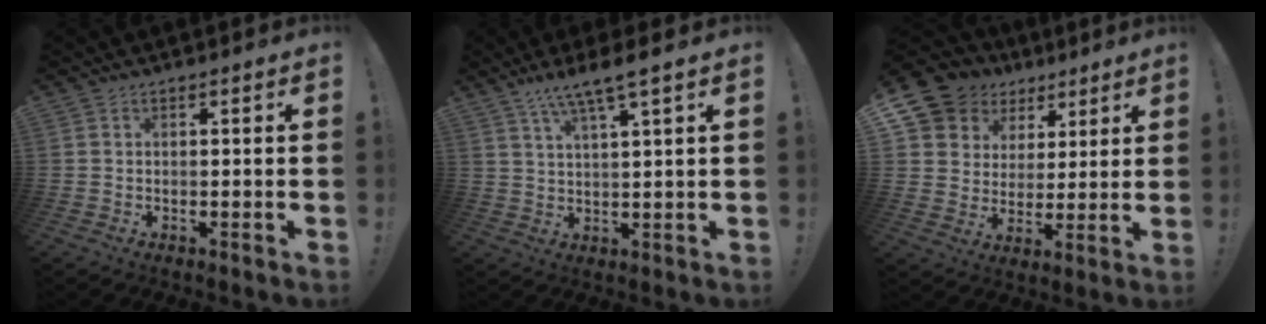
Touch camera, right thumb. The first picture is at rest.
{"total": 6.9, "force": [5.1, -0.2, 4.6], "torque": [-0.085, -0.027, 0.085]}
{"total": 12.2, "force": [7.2, 9.2, 3.5], "torque": [-0.062, -0.054, 0.147]}